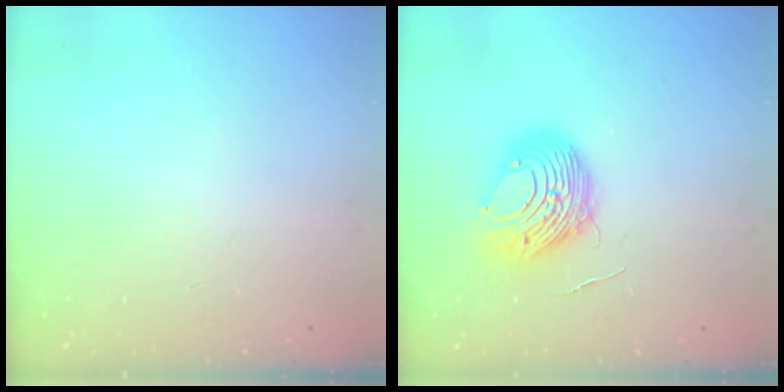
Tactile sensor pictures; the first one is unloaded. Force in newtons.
{"total": 9.7, "press": 9.7, "slide": 0.8}